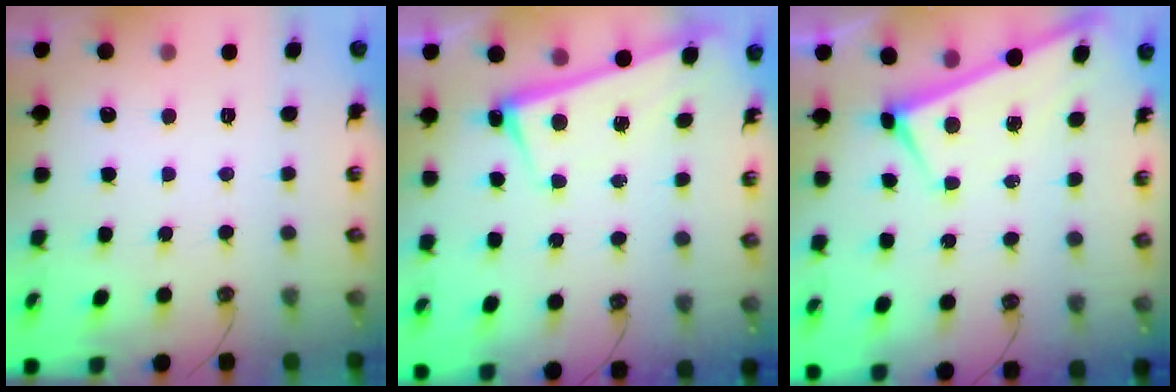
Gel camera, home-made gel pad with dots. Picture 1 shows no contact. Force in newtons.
{"total": 2.7, "press": 2.7, "slide": 0.5}
{"total": 1.9, "press": 1.9, "slide": 0.2}